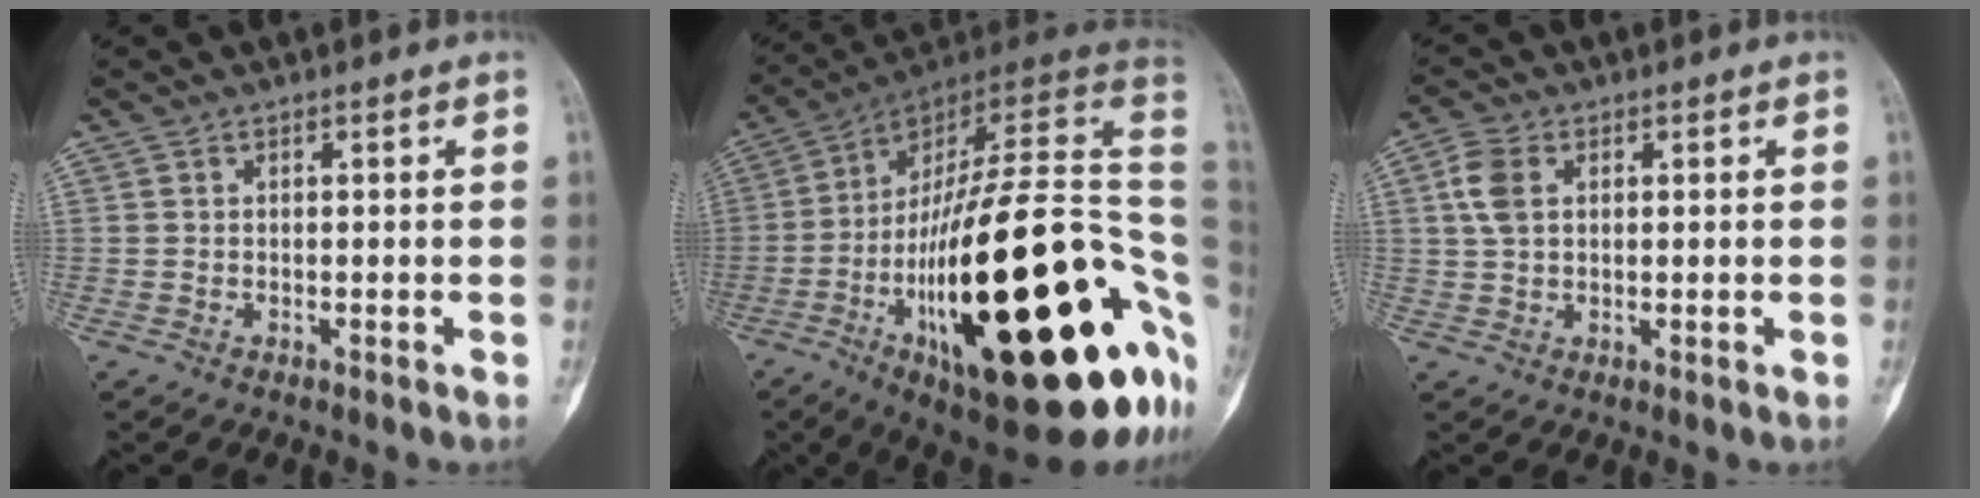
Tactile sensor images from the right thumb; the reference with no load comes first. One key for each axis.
{"total": 41.6, "fx": -9.0, "fy": 12.4, "fz": 38.7, "tx": -0.512, "ty": 0.052, "tz": -0.139}
{"total": 5.2, "fx": 1.4, "fy": 3.3, "fz": 3.8, "tx": -0.083, "ty": 0.008, "tz": 0.025}